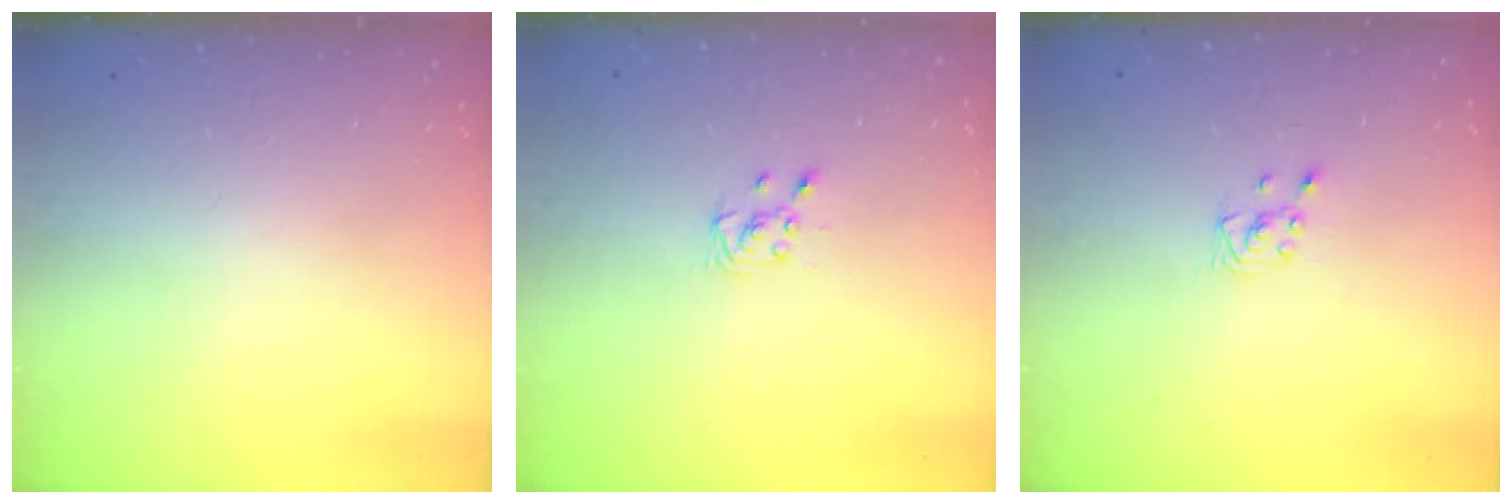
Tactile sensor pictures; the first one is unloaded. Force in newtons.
{"total": 3.4, "press": 3.4, "slide": 0.4}
{"total": 2.0, "press": 2.0, "slide": 0.1}